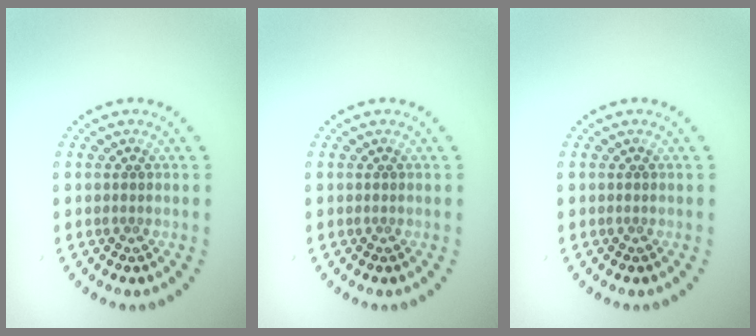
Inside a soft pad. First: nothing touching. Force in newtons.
{"total": 0.0}
{"total": 0.0}